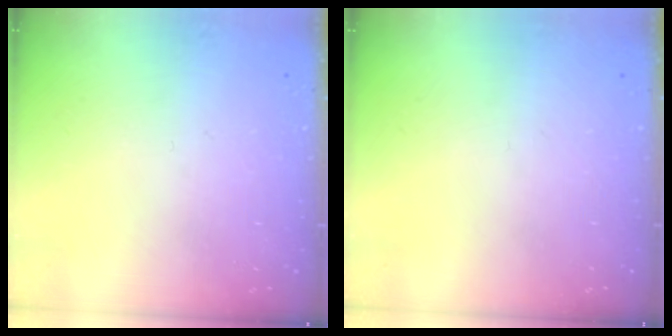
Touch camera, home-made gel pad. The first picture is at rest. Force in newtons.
{"total": 0.0}